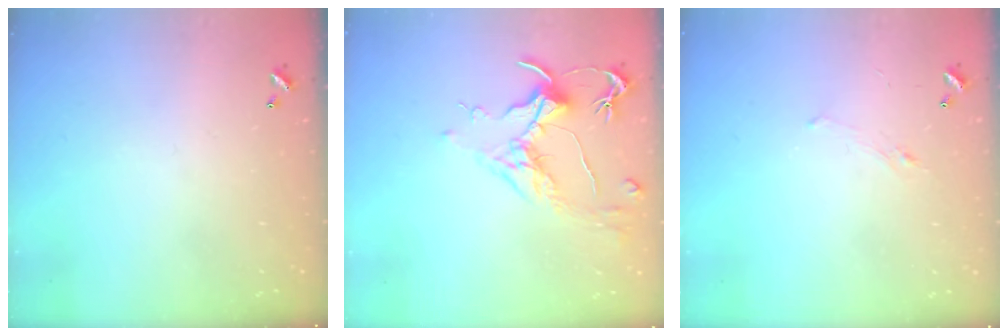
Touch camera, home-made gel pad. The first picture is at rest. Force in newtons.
{"total": 1.8, "press": 1.5, "slide": 0.9}
{"total": 1.0, "press": 0.9, "slide": 0.6}